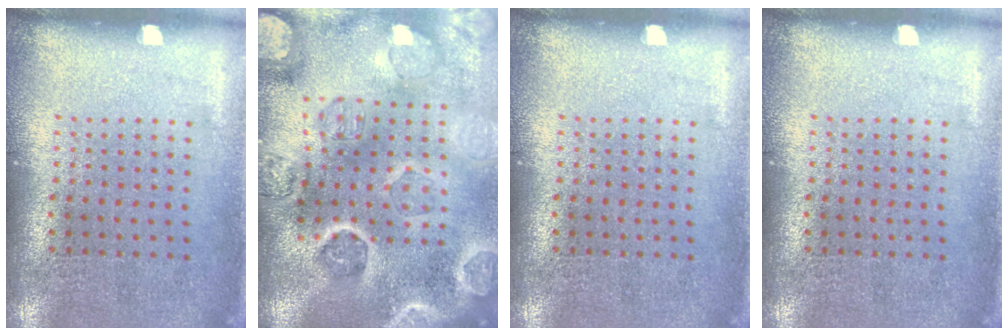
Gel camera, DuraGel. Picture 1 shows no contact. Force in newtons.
{"total": 4.5, "press": 4.1, "slide": 1.9}
{"total": 0.0}
{"total": 0.0}